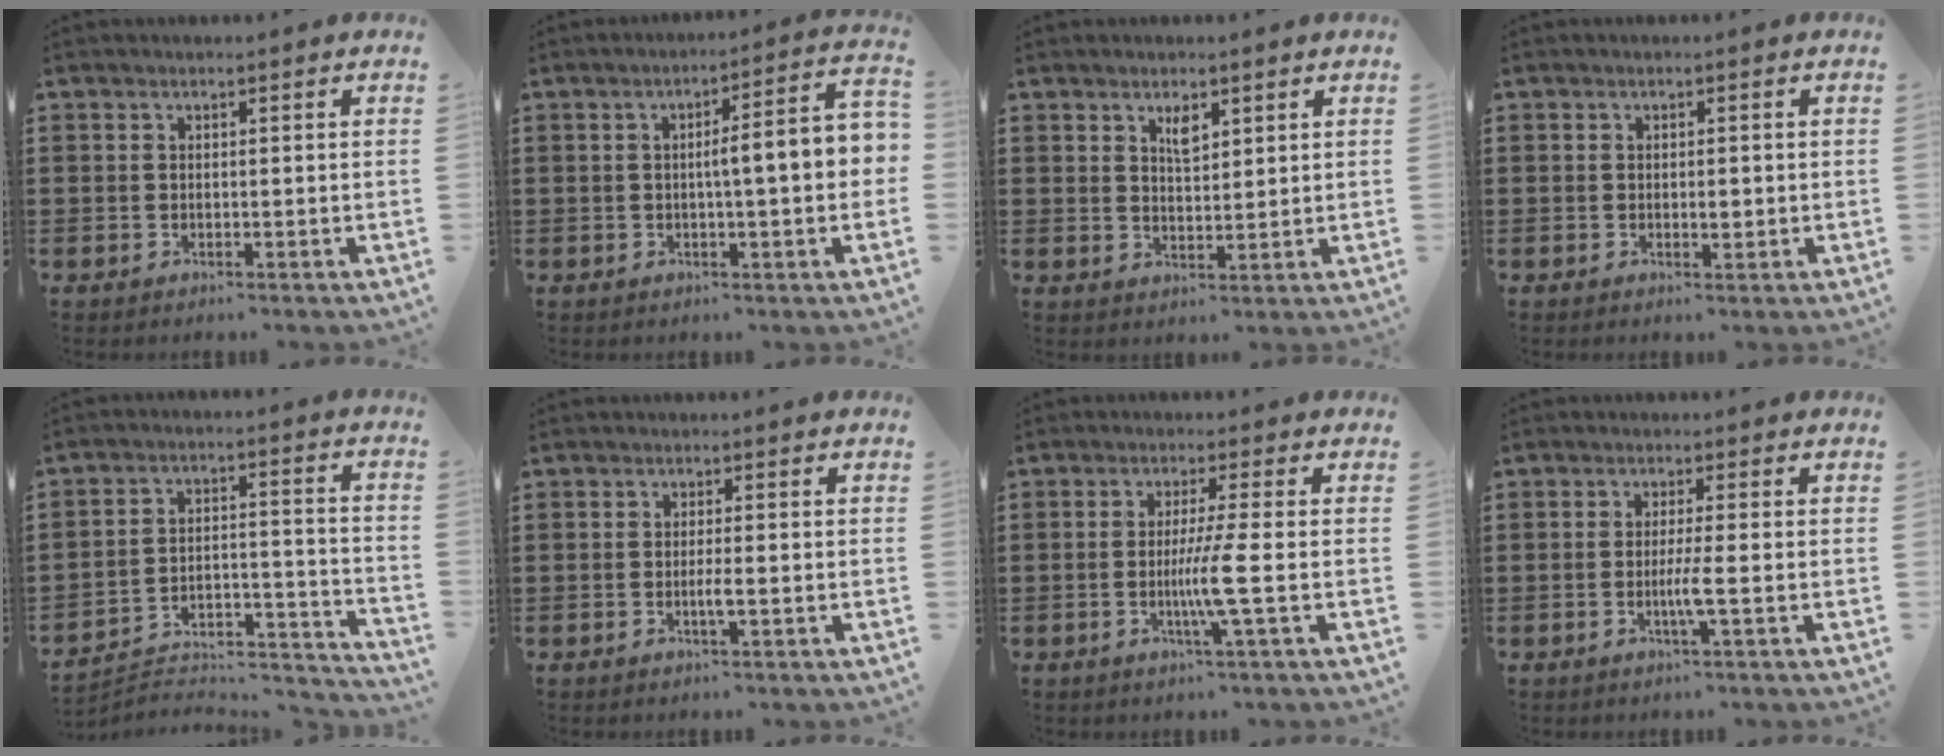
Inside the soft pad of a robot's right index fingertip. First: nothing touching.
{"total": 6.6, "force": [-0.3, 0.8, 6.6], "torque": [-0.109, -0.003, -0.012]}
{"total": 2.9, "force": [1.9, 1.1, 1.9], "torque": [-0.033, 0.000, 0.031]}
{"total": 1.5, "force": [-0.2, 0.6, 1.3], "torque": [-0.023, 0.001, -0.003]}
{"total": 3.9, "force": [-3.6, 1.4, 0.7], "torque": [-0.018, 0.000, -0.078]}
{"total": 2.1, "force": [-0.7, -0.1, 1.9], "torque": [-0.043, -0.009, -0.015]}
{"total": 5.9, "force": [-1.2, -1.1, 5.7], "torque": [-0.113, -0.022, -0.029]}
{"total": 3.4, "force": [-0.9, -0.5, 3.2], "torque": [-0.064, -0.016, -0.020]}